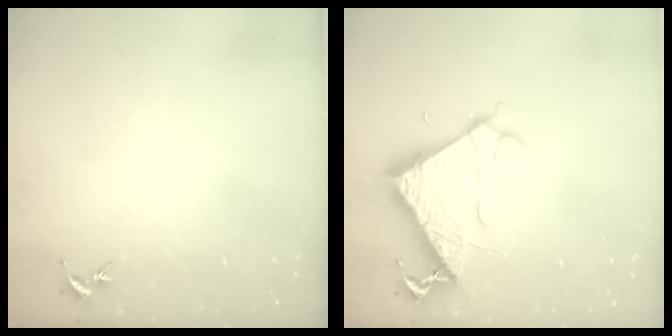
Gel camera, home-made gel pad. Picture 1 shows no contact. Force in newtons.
{"total": 7.0, "press": 6.9, "slide": 0.6}